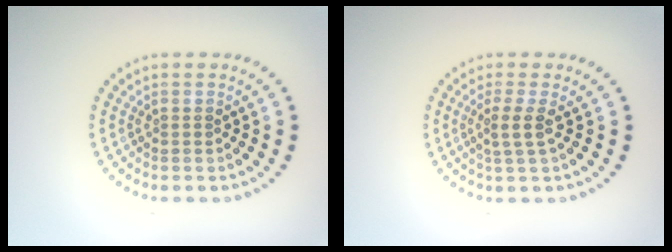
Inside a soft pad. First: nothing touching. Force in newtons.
{"total": 1.7, "press": 1.4, "slide": 1.0}